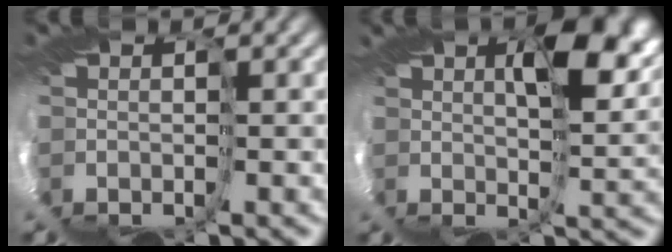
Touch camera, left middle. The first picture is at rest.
{"total": 7.3, "force": [4.8, 0.8, 5.5], "torque": [-0.109, 0.000, 0.076]}